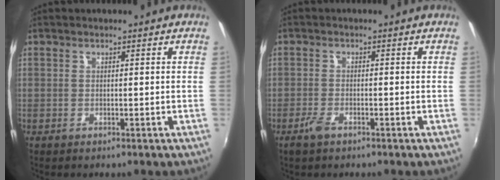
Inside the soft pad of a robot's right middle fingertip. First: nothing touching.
{"total": 2.6, "force": [-1.8, 0.9, 1.7], "torque": [-0.044, -0.002, -0.037]}